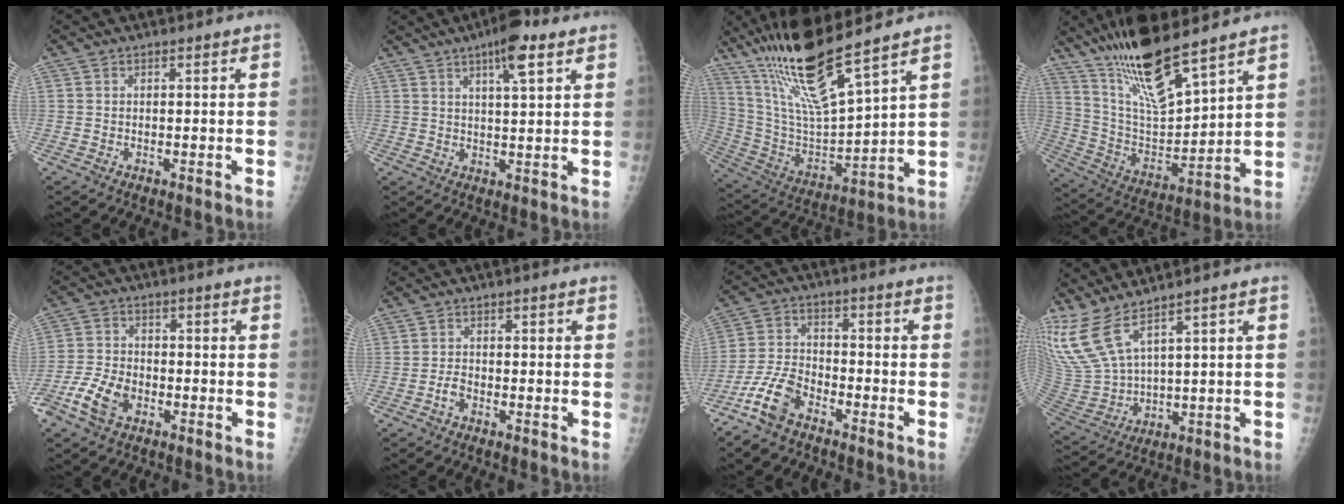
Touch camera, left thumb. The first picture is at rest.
{"total": 7.8, "force": [4.4, 1.8, 6.2], "torque": [-0.094, -0.013, 0.069]}
{"total": 19.5, "force": [13.6, 2.7, 13.7], "torque": [-0.248, -0.065, 0.263]}
{"total": 18.5, "force": [13.6, 3.9, 12.0], "torque": [-0.198, -0.067, 0.262]}
{"total": 8.7, "force": [-4.4, 5.4, 5.2], "torque": [-0.105, 0.018, -0.085]}
{"total": 2.1, "force": [-1.3, 1.2, 1.2], "torque": [-0.017, 0.010, -0.027]}
{"total": 9.0, "force": [-6.2, 4.4, 4.8], "torque": [-0.105, 0.034, -0.128]}
{"total": 10.3, "force": [7.4, 2.8, 6.6], "torque": [-0.154, -0.039, 0.180]}